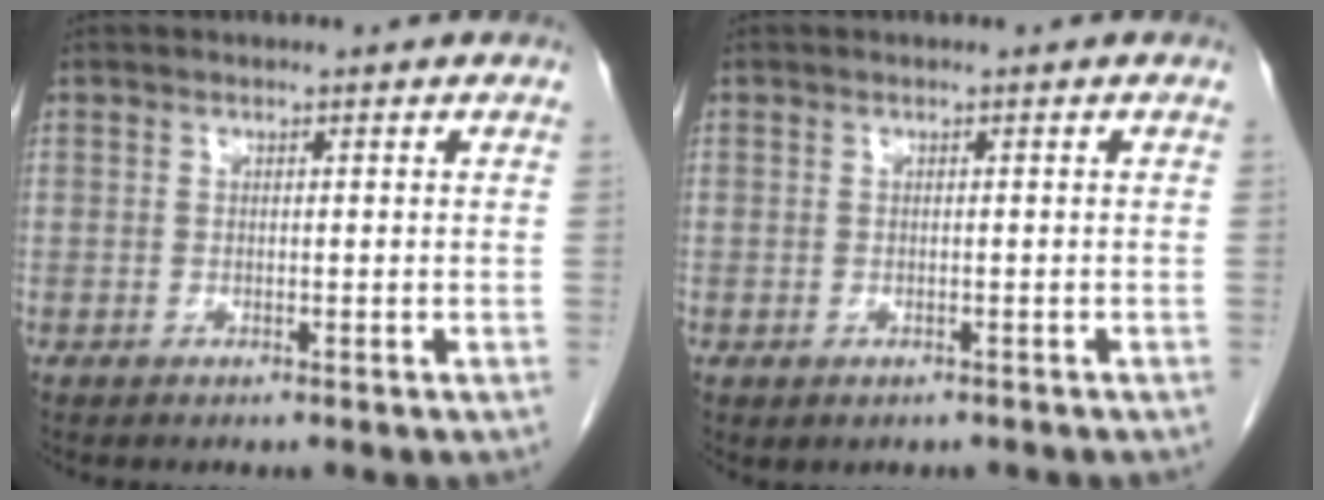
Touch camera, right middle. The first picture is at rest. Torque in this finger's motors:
{"motor_torque": [1.08, -1.06, 0.07, 0.02]}